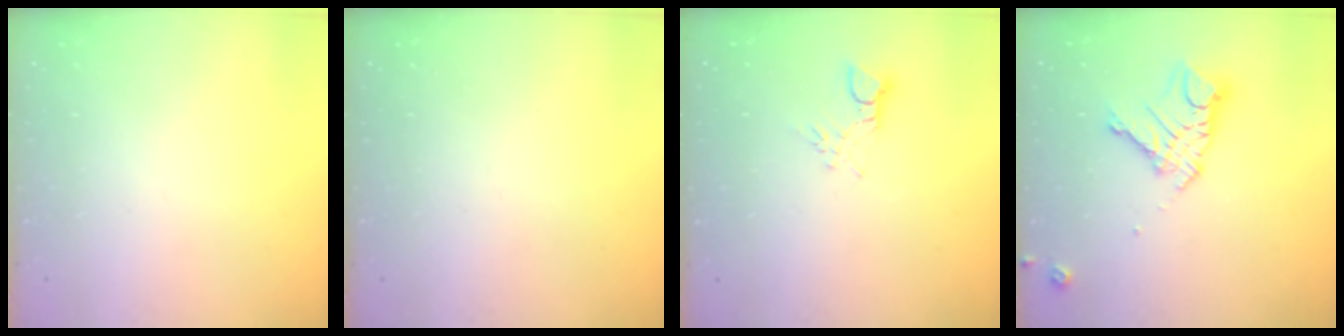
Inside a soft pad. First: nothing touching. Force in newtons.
{"total": 0.0}
{"total": 2.6, "press": 2.6, "slide": 0.4}
{"total": 12.5, "press": 12.5, "slide": 1.0}